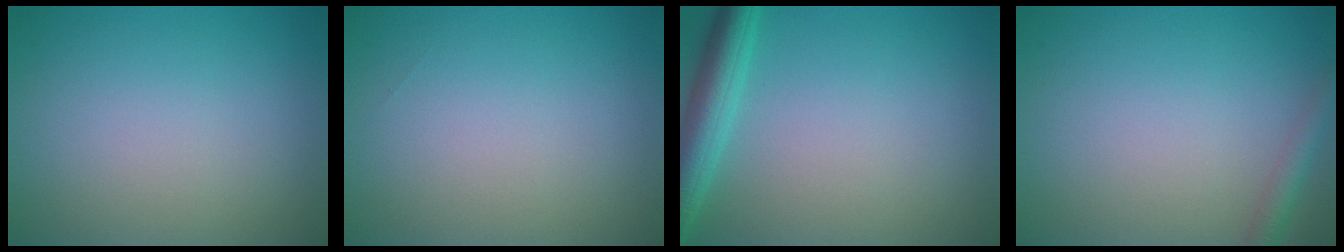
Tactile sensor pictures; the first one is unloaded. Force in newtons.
{"total": 0.0}
{"total": 4.2, "press": 4.2, "slide": 0.2}
{"total": 1.7, "press": 1.7, "slide": 0.1}